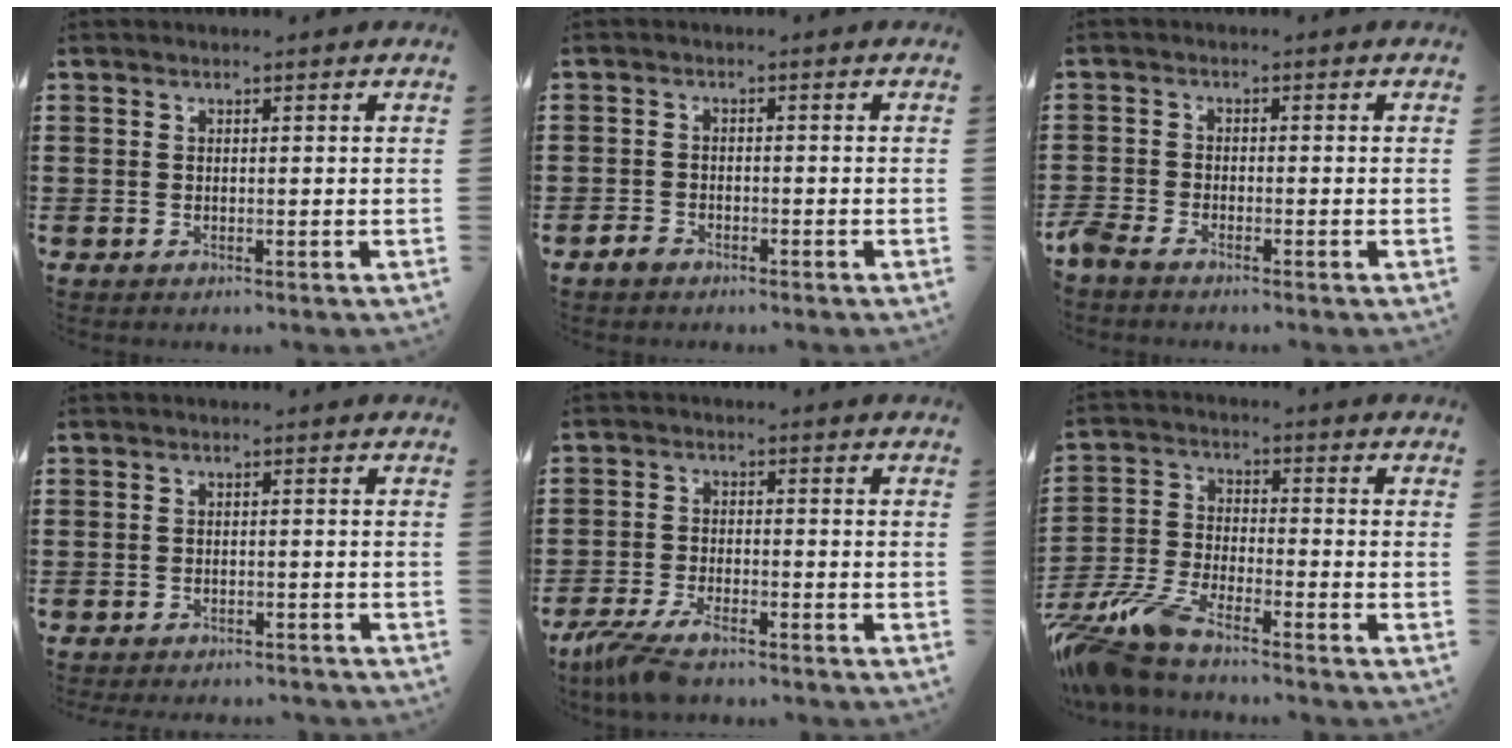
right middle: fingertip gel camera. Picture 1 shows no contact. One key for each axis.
{"total": 1.6, "fx": -1.3, "fy": 0.8, "fz": 0.7, "tx": -0.023, "ty": -0.001, "tz": -0.028}
{"total": 2.2, "fx": -2.1, "fy": 0.5, "fz": 0.7, "tx": -0.036, "ty": -0.005, "tz": -0.049}
{"total": 1.5, "fx": -1.5, "fy": 0.1, "fz": 0.1, "tx": -0.006, "ty": 0.000, "tz": -0.032}
{"total": 5.2, "fx": -4.2, "fy": 1.3, "fz": 2.7, "tx": -0.079, "ty": -0.011, "tz": -0.088}
{"total": 8.3, "fx": -7.5, "fy": 0.7, "fz": 3.4, "tx": -0.093, "ty": -0.008, "tz": -0.154}